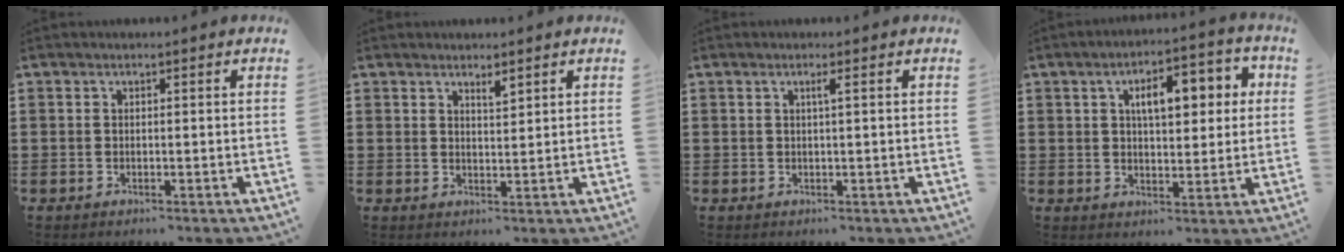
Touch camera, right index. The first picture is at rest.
{"total": 1.9, "force": [1.7, 0.4, 0.8], "torque": [-0.010, -0.002, 0.028]}
{"total": 1.0, "force": [0.3, -0.2, 1.0], "torque": [-0.018, -0.004, 0.004]}
{"total": 8.0, "force": [2.4, 3.7, 6.7], "torque": [-0.107, 0.002, 0.029]}